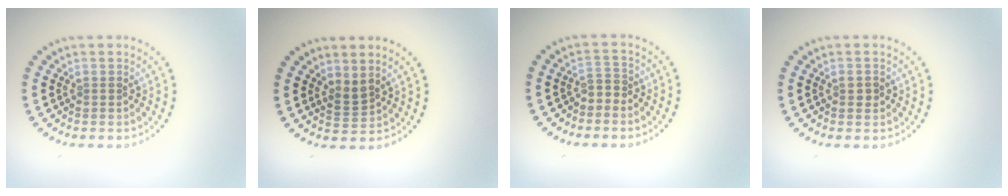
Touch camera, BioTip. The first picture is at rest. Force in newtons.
{"total": 1.6, "press": 1.2, "slide": 1.1}
{"total": 1.2, "press": 0.8, "slide": 0.8}
{"total": 1.0, "press": 1.0, "slide": 0.2}